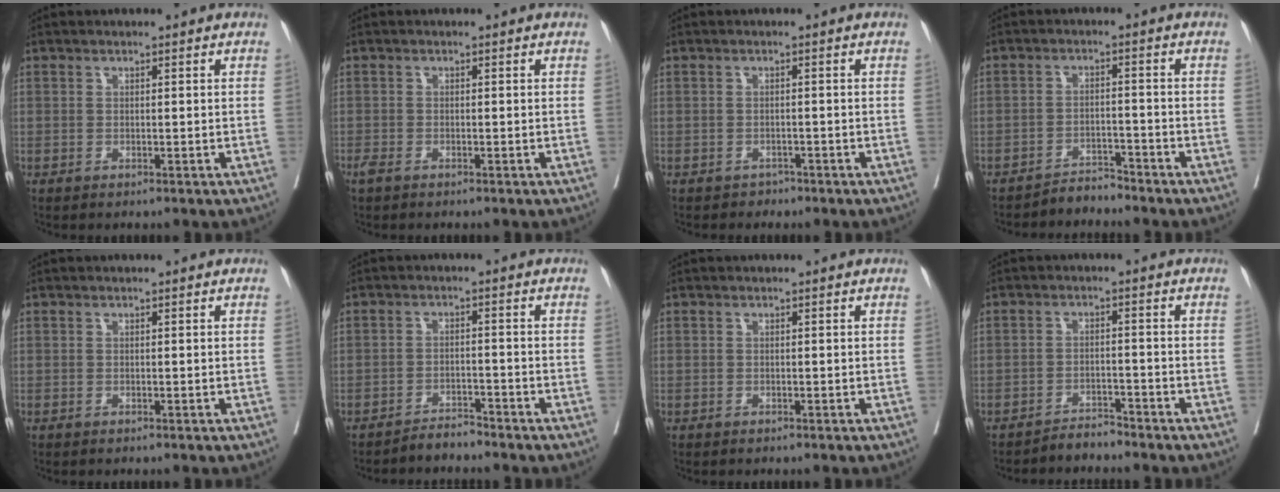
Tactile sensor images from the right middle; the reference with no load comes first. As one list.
[{"total": 1.3, "force": [-0.9, 0.5, 0.7], "torque": [-0.020, -0.004, -0.018]}, {"total": 1.2, "force": [-0.9, 0.7, -0.2], "torque": [-0.006, 0.001, -0.018]}, {"total": 2.9, "force": [-2.9, 0.1, -0.3], "torque": [0.009, -0.011, -0.048]}, {"total": 0.0}, {"total": 2.5, "force": [-2.5, 0.0, 0.1], "torque": [0.000, -0.010, -0.044]}, {"total": 0.0}, {"total": 2.5, "force": [-2.5, 0.0, -0.2], "torque": [0.005, -0.011, -0.042]}]